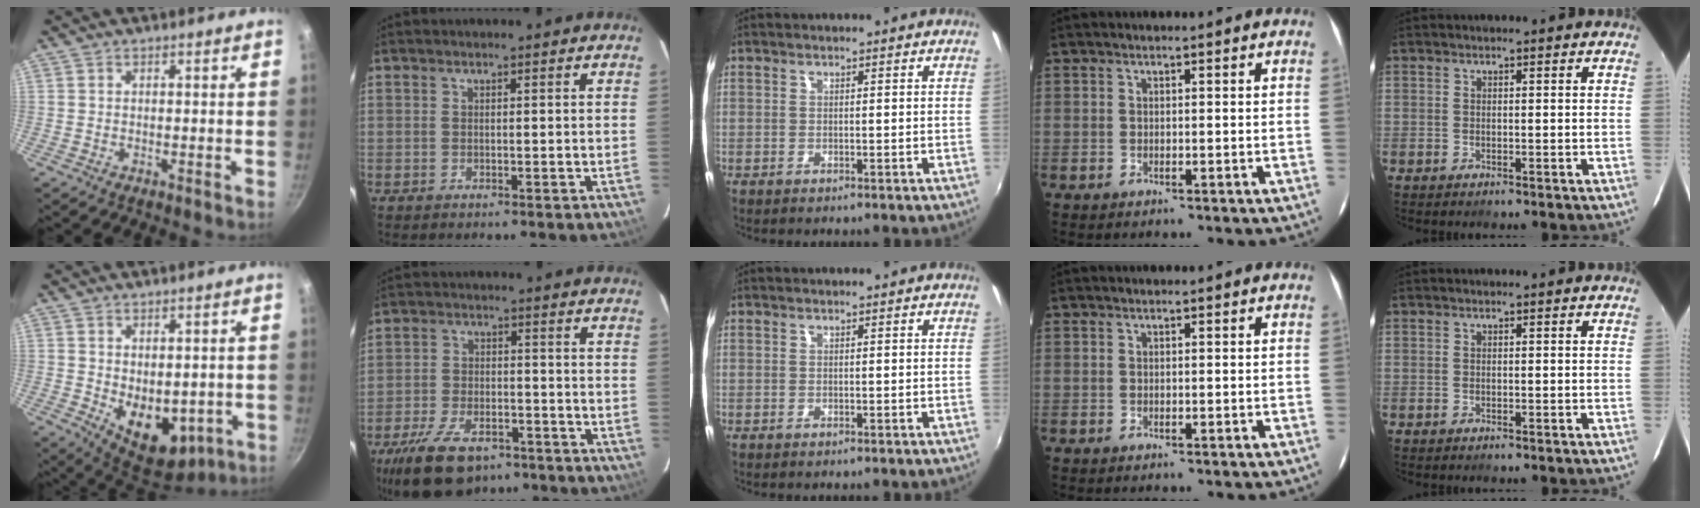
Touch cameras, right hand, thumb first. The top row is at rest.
{"thumb": {"total": 11.4, "force": [-1.5, 7.4, 8.6], "torque": [-0.095, -0.023, -0.001]}, "index": {"total": 15.1, "force": [-10.1, 7.7, 8.2], "torque": [-0.188, -0.010, -0.170]}}